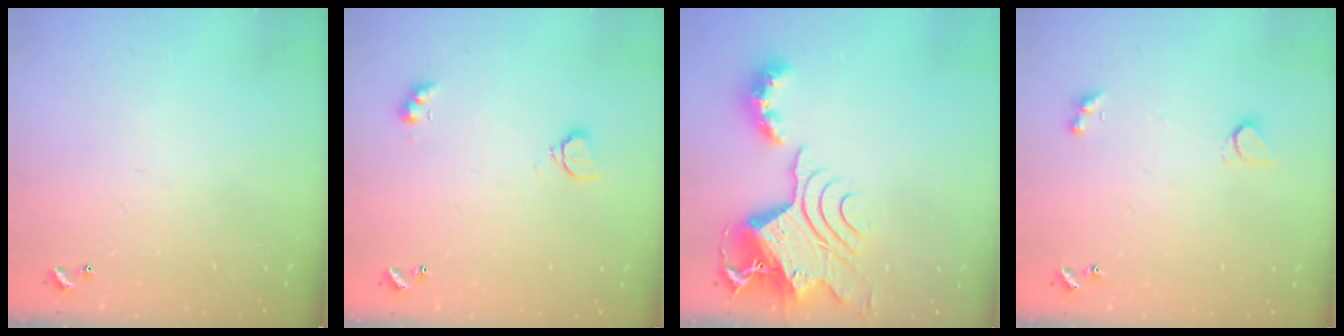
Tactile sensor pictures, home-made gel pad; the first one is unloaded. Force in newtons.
{"total": 4.3, "press": 4.3, "slide": 0.8}
{"total": 11.7, "press": 11.6, "slide": 1.5}
{"total": 1.7, "press": 1.6, "slide": 0.6}